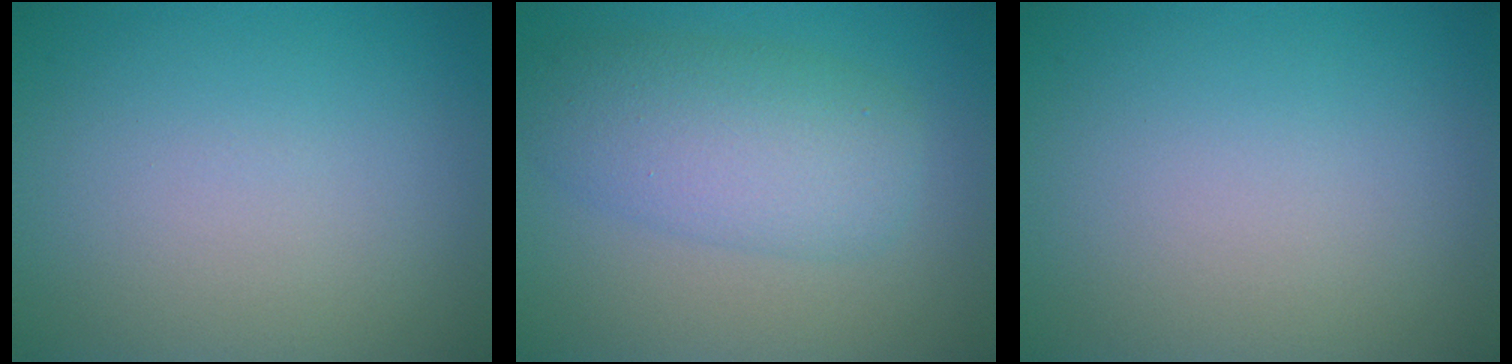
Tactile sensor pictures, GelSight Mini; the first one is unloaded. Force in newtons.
{"total": 5.7, "press": 5.7, "slide": 0.3}
{"total": 0.0}